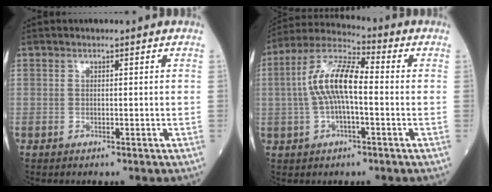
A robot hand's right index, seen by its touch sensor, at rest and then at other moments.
{"total": 10.3, "force": [-0.2, 3.0, 9.8], "torque": [-0.208, 0.023, -0.010]}